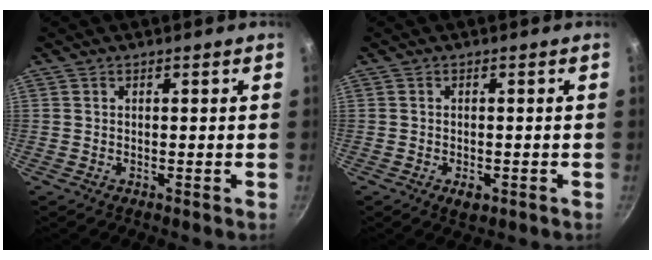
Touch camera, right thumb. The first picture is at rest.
{"total": 2.6, "force": [-1.1, 1.5, 1.8], "torque": [-0.028, 0.002, -0.014]}